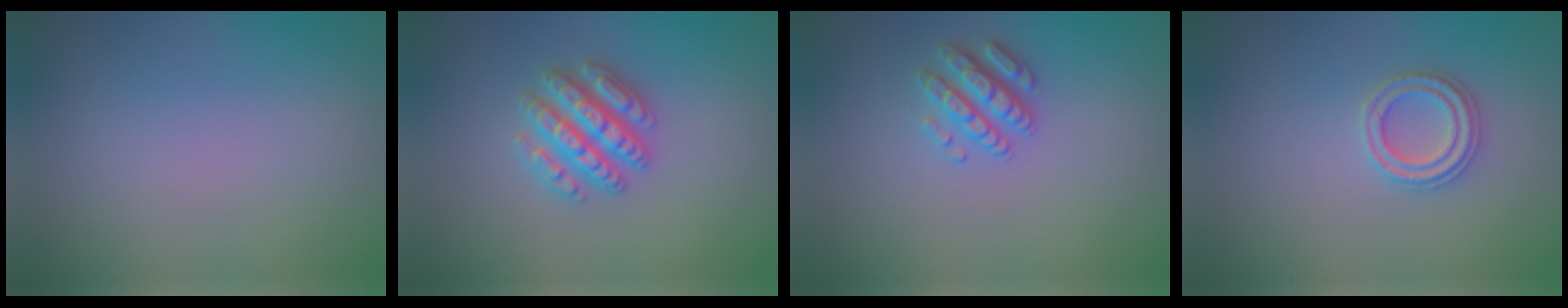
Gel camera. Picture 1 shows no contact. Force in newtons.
{"total": 4.7, "press": 4.6, "slide": 0.9}
{"total": 2.6, "press": 2.6, "slide": 0.5}
{"total": 2.4, "press": 2.3, "slide": 0.6}